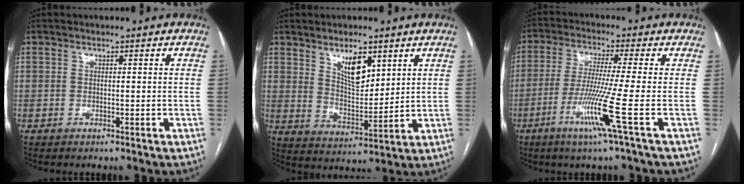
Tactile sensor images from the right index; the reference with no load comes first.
{"total": 7.9, "force": [4.4, 3.2, 5.8], "torque": [-0.104, -0.006, 0.085]}
{"total": 10.1, "force": [-4.1, -2.3, 8.9], "torque": [-0.175, -0.029, -0.086]}